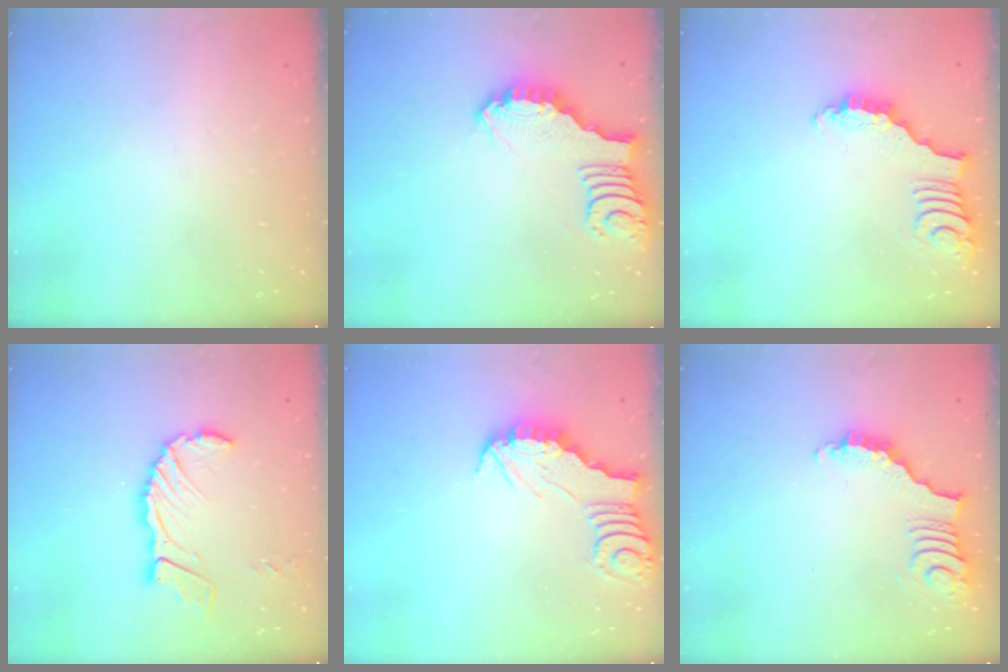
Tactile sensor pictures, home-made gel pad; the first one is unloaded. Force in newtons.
{"total": 3.8, "press": 3.8, "slide": 0.1}
{"total": 2.9, "press": 2.8, "slide": 0.4}
{"total": 10.9, "press": 10.9, "slide": 1.2}
{"total": 2.7, "press": 2.7, "slide": 0.2}
{"total": 3.6, "press": 3.6, "slide": 0.6}